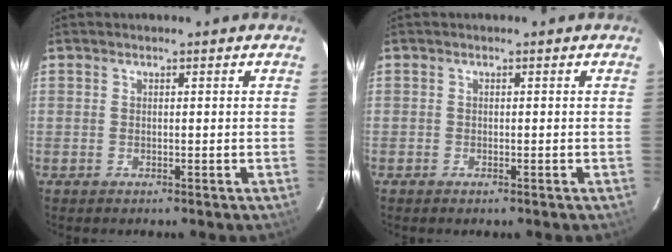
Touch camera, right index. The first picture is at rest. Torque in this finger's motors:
{"motor_torque": [0.24, -0.10, 0.06, -0.01]}